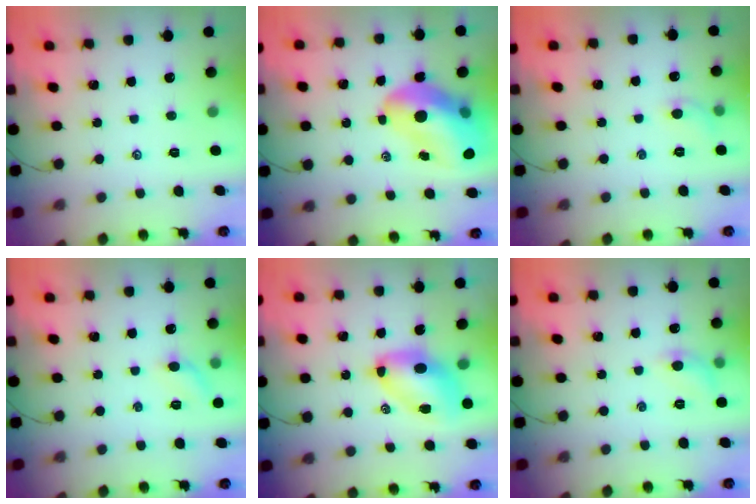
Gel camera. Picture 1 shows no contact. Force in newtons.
{"total": 17.6, "press": 16.8, "slide": 5.1}
{"total": 5.4, "press": 5.1, "slide": 1.8}
{"total": 7.1, "press": 6.7, "slide": 2.2}
{"total": 8.9, "press": 8.6, "slide": 2.2}
{"total": 6.6, "press": 6.5, "slide": 1.5}